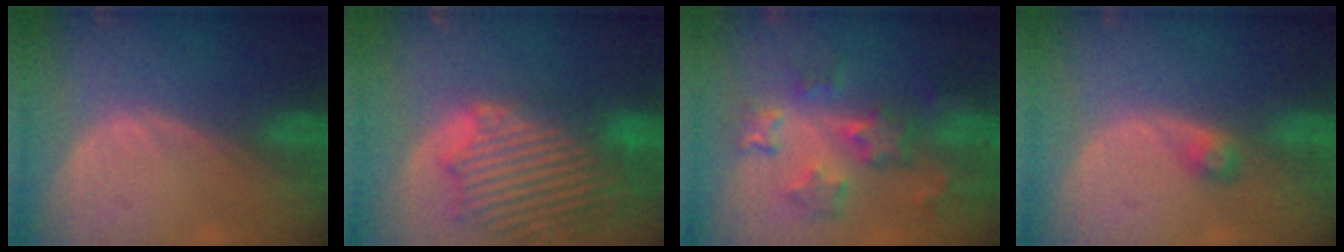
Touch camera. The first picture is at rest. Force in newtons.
{"total": 14.4, "press": 12.2, "slide": 7.6}
{"total": 8.8, "press": 7.8, "slide": 4.0}
{"total": 1.9, "press": 1.8, "slide": 0.2}